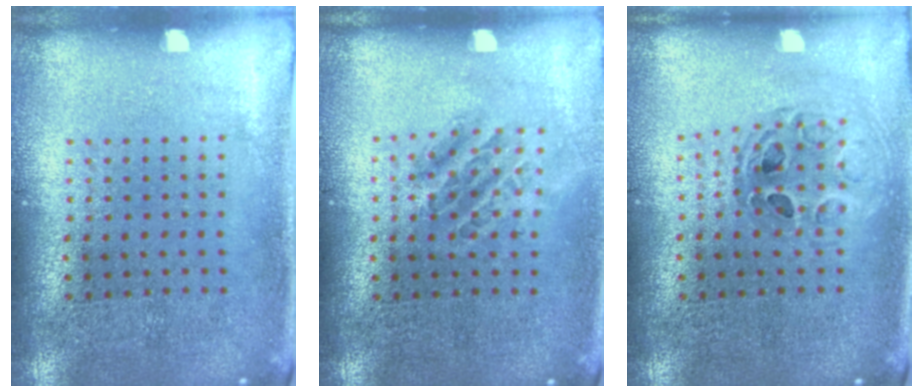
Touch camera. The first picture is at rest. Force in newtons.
{"total": 1.0, "press": 1.0, "slide": 0.4}
{"total": 0.7, "press": 0.7, "slide": 0.1}